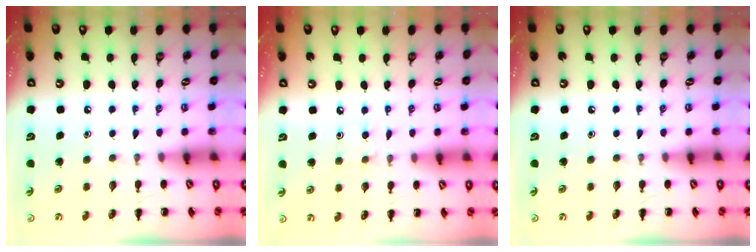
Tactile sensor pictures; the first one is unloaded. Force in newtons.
{"total": 4.2, "press": 4.0, "slide": 1.1}
{"total": 0.0}